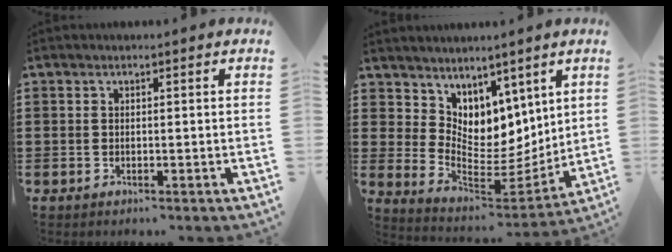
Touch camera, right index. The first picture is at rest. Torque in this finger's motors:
{"motor_torque": [0.12, 0.41, 0.64, 0.10]}